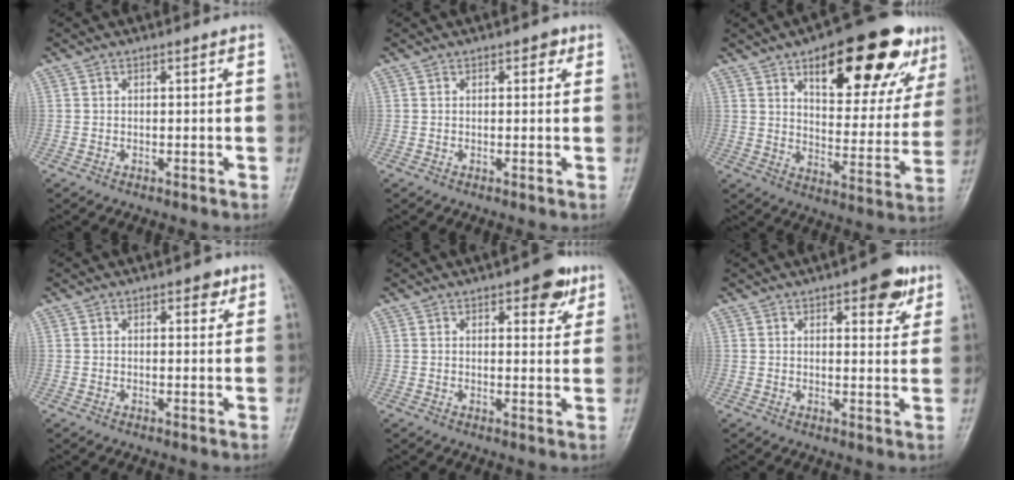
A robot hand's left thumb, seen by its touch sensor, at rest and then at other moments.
{"total": 2.0, "force": [0.9, 1.2, 1.3], "torque": [-0.004, 0.000, 0.009]}
{"total": 24.1, "force": [13.5, 9.8, 17.5], "torque": [-0.193, -0.034, 0.198]}
{"total": 2.6, "force": [1.5, 1.3, 1.6], "torque": [-0.007, -0.004, 0.017]}
{"total": 6.5, "force": [3.7, 2.9, 4.6], "torque": [-0.034, -0.014, 0.040]}
{"total": 7.5, "force": [4.2, 3.1, 5.4], "torque": [-0.044, -0.016, 0.048]}